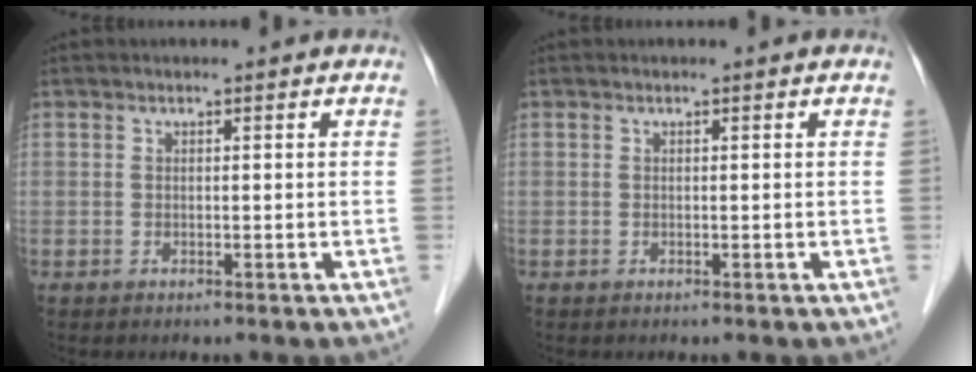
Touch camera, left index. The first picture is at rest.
{"total": 0.0}